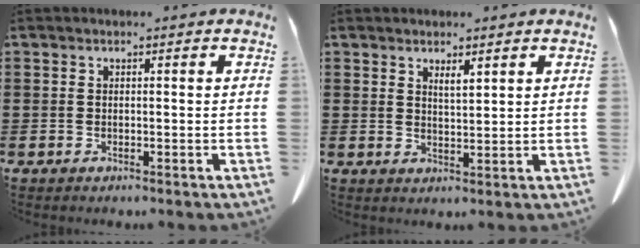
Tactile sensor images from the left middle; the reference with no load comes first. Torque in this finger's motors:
{"motor_torque": [0.09, 0.27, 0.07, 0.03]}